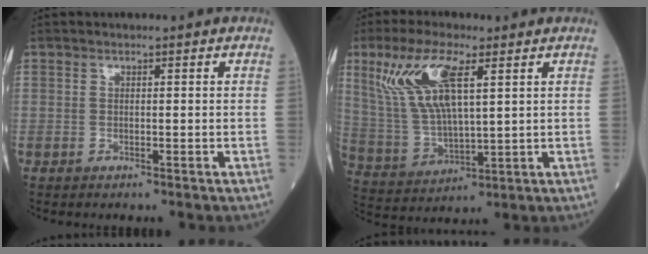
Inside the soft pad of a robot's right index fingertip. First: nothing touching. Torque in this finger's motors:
{"motor_torque": [1.11, 1.03, 0.29, 0.21]}